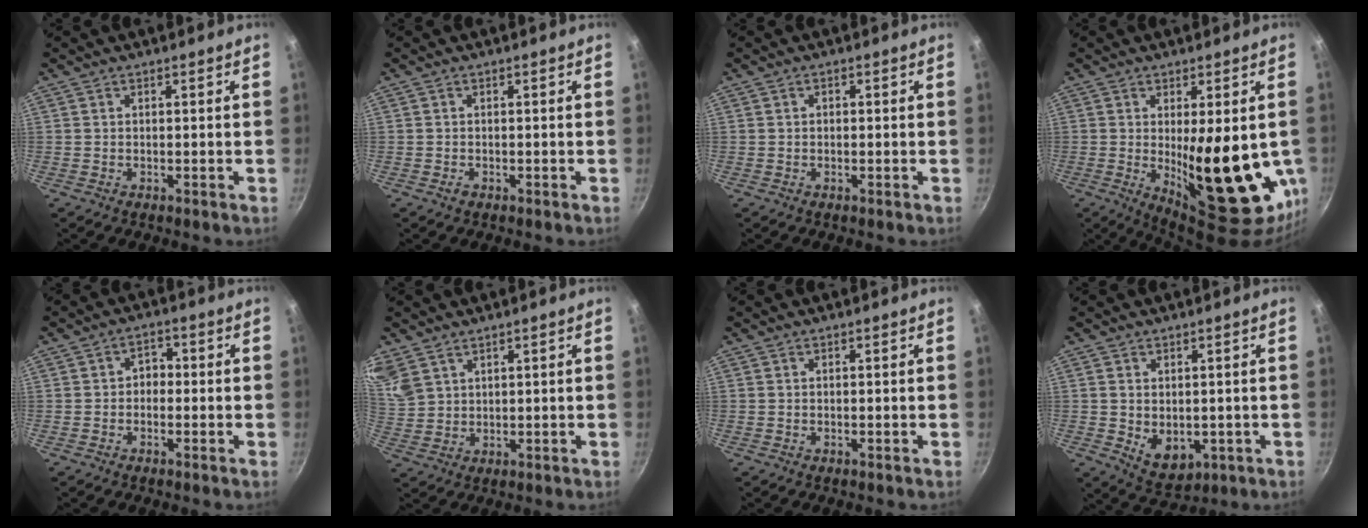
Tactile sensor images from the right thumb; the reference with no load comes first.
{"total": 0.8, "force": [-0.5, 0.6, 0.3], "torque": [-0.005, 0.001, -0.007]}
{"total": 0.8, "force": [0.0, 0.7, 0.5], "torque": [-0.007, 0.006, 0.001]}
{"total": 20.2, "force": [-1.5, 7.1, 18.8], "torque": [-0.239, -0.038, -0.001]}
{"total": 3.0, "force": [-0.5, 2.4, 1.8], "torque": [-0.006, 0.012, -0.014]}
{"total": 9.1, "force": [6.0, 5.6, 3.8], "torque": [-0.078, 0.002, 0.134]}
{"total": 0.0}
{"total": 6.5, "force": [-0.2, 4.6, 4.6], "torque": [-0.061, -0.015, 0.012]}